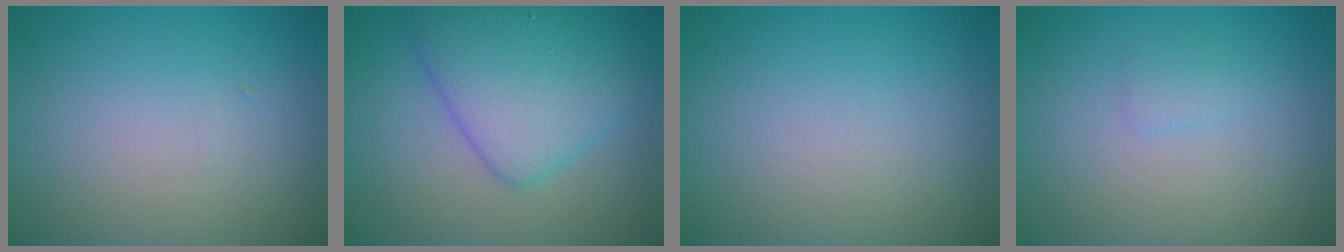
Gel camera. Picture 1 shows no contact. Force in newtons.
{"total": 5.9, "press": 5.9, "slide": 0.3}
{"total": 0.0}
{"total": 0.7, "press": 0.7, "slide": 0.1}